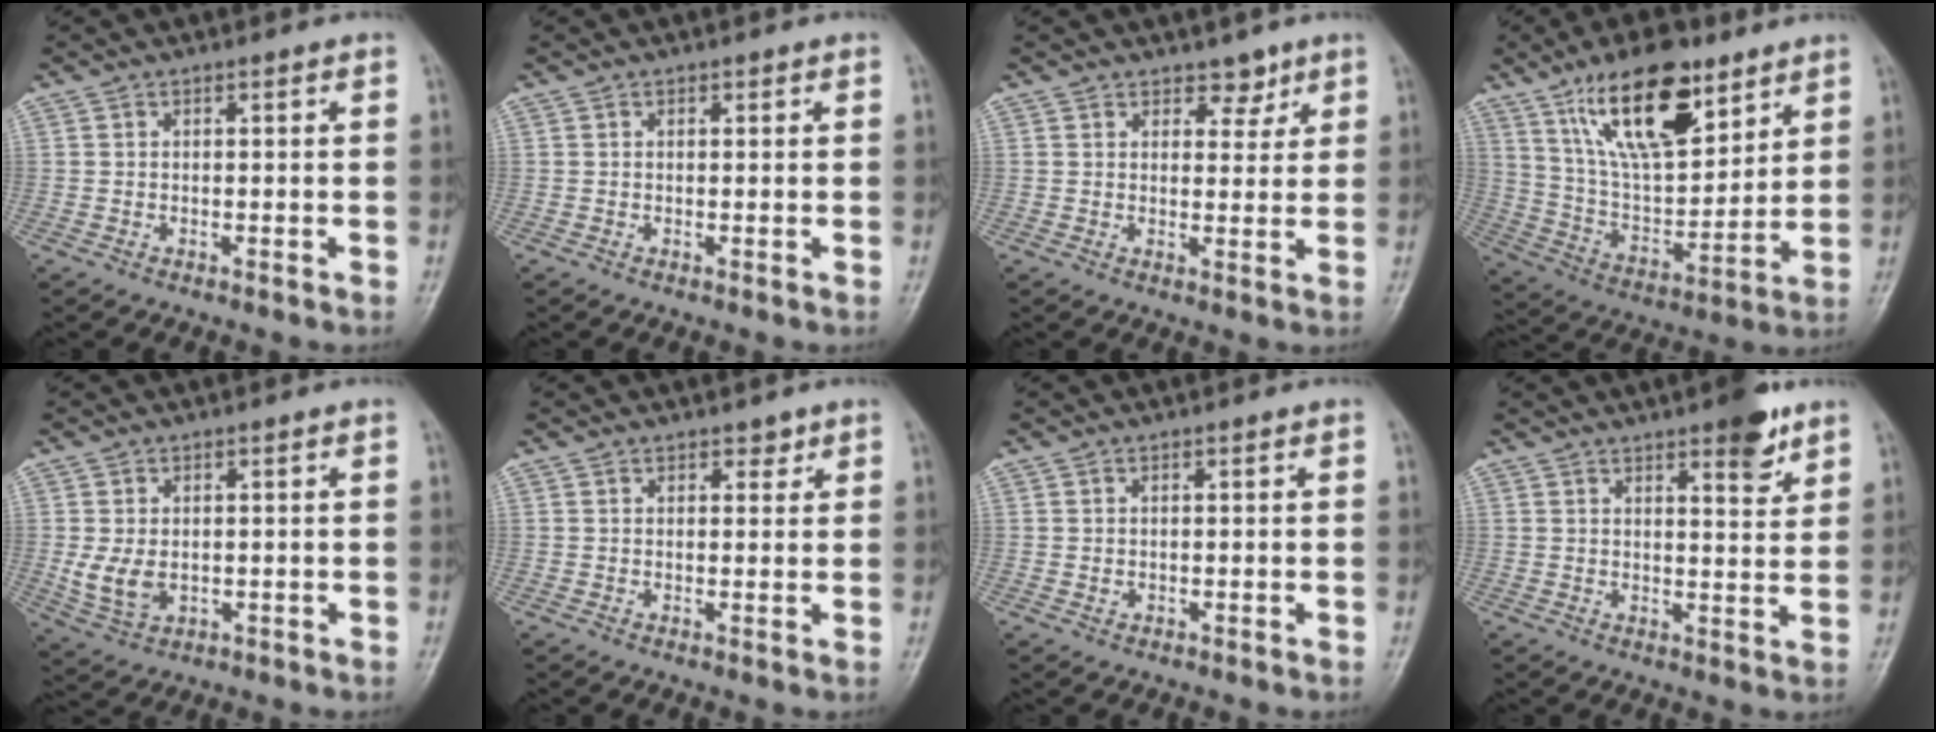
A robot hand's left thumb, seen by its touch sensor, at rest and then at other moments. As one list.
[{"total": 0.6, "force": [0.2, 0.4, 0.3], "torque": [0.000, -0.001, 0.002]}, {"total": 3.6, "force": [2.6, 2.3, 1.2], "torque": [0.011, -0.016, 0.036]}, {"total": 20.1, "force": [11.7, 8.6, 13.9], "torque": [-0.196, -0.052, 0.215]}, {"total": 5.8, "force": [-0.2, 4.1, 4.2], "torque": [-0.073, -0.009, 0.007]}, {"total": 1.9, "force": [1.4, 1.2, 0.6], "torque": [0.009, -0.007, 0.015]}, {"total": 0.8, "force": [0.0, 0.7, 0.4], "torque": [-0.006, -0.001, 0.002]}, {"total": 7.0, "force": [4.5, 2.1, 5.0], "torque": [-0.053, -0.025, 0.058]}]